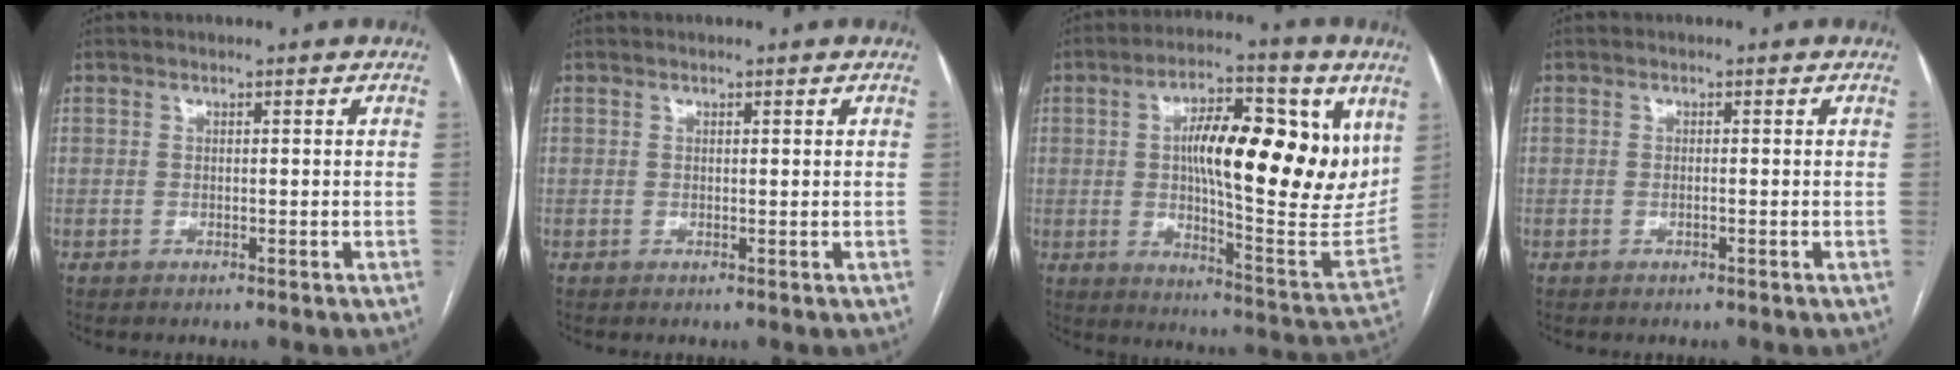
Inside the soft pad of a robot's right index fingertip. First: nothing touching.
{"total": 0.0}
{"total": 22.5, "force": [6.4, 6.3, 20.7], "torque": [-0.304, 0.014, 0.096]}
{"total": 0.5, "force": [-0.1, 0.0, 0.5], "torque": [-0.011, 0.000, -0.002]}